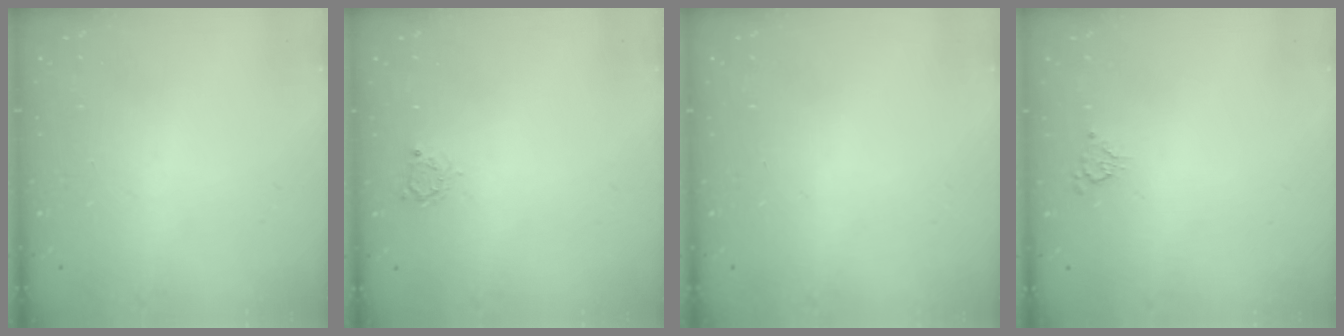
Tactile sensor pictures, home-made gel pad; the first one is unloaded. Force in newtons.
{"total": 3.0, "press": 3.0, "slide": 0.4}
{"total": 0.0}
{"total": 3.6, "press": 3.6, "slide": 0.4}